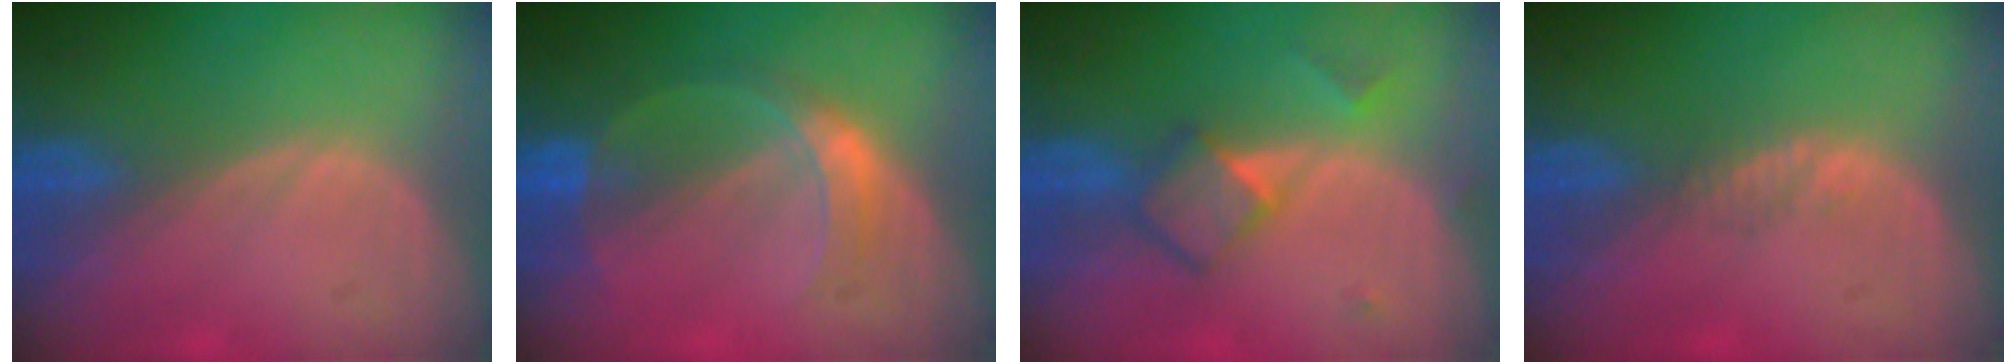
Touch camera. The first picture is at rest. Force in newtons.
{"total": 4.9, "press": 4.9, "slide": 0.6}
{"total": 5.0, "press": 4.9, "slide": 1.0}
{"total": 1.1, "press": 0.9, "slide": 0.7}